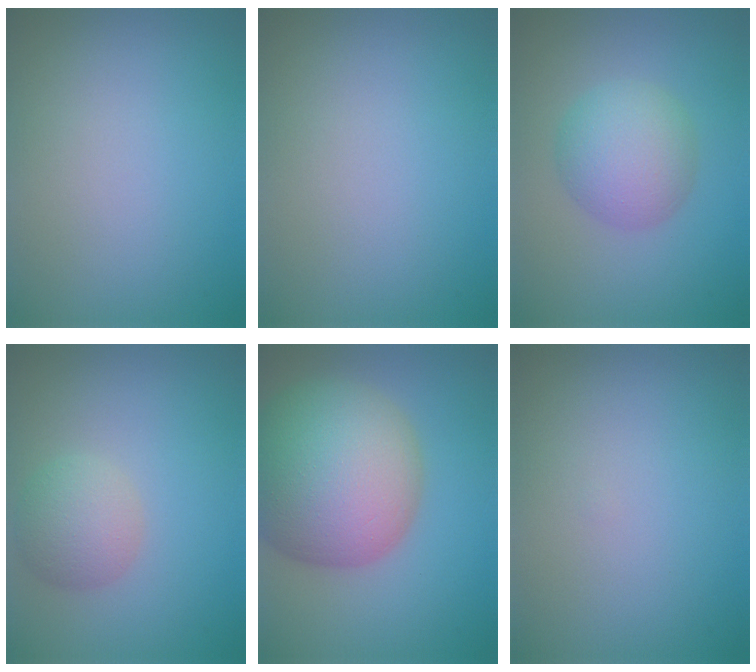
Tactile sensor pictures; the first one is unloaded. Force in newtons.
{"total": 0.0}
{"total": 5.1, "press": 5.1, "slide": 0.2}
{"total": 3.4, "press": 3.4, "slide": 0.1}
{"total": 13.9, "press": 13.9, "slide": 0.9}
{"total": 0.0}